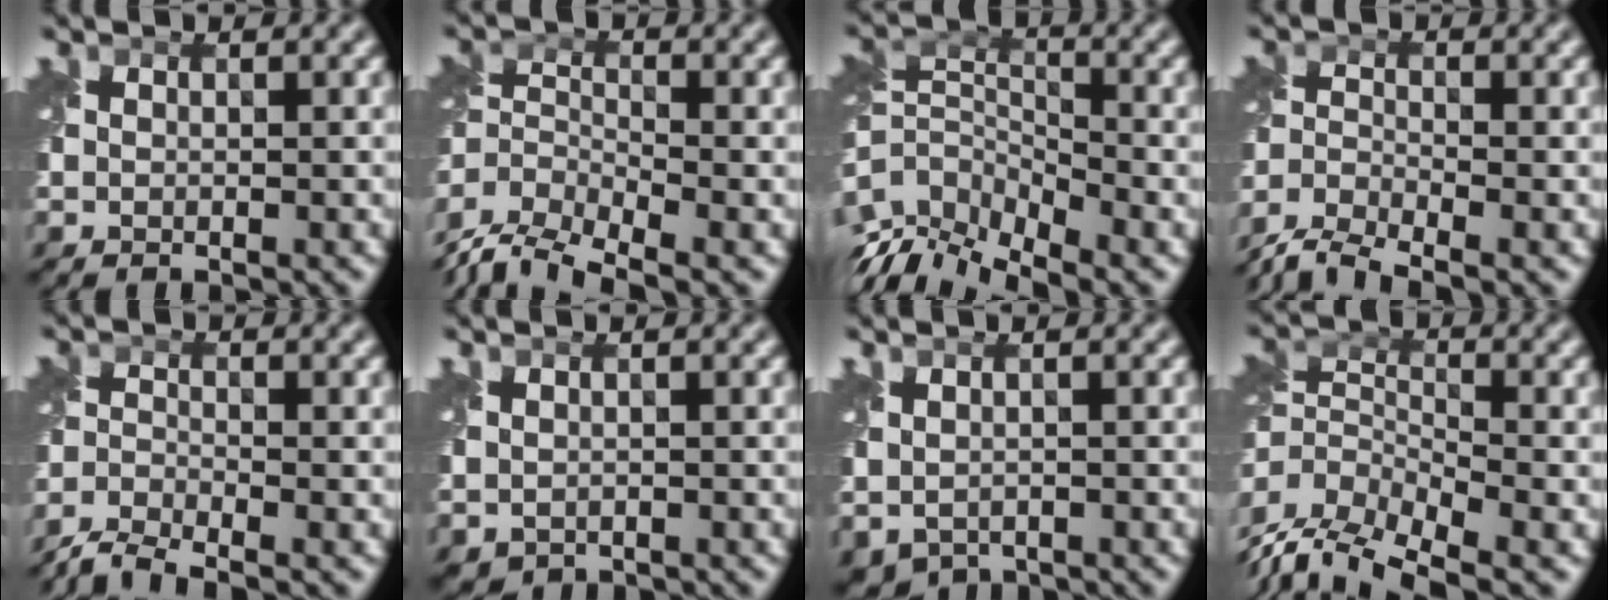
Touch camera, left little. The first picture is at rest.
{"total": 8.6, "force": [-7.0, 2.9, 4.0], "torque": [-0.076, -0.016, -0.136]}
{"total": 8.7, "force": [-5.5, 4.2, 5.2], "torque": [-0.104, -0.007, -0.111]}
{"total": 5.5, "force": [-4.7, 1.3, 2.4], "torque": [-0.051, -0.011, -0.101]}
{"total": 4.0, "force": [-3.7, 0.6, 1.5], "torque": [-0.031, -0.011, -0.084]}
{"total": 1.1, "force": [0.0, 1.0, 0.5], "torque": [-0.015, -0.007, 0.006]}
{"total": 2.7, "force": [-0.9, 2.0, 1.6], "torque": [-0.037, -0.014, -0.012]}
{"total": 7.8, "force": [-3.9, 3.6, 5.7], "torque": [-0.105, -0.008, -0.086]}